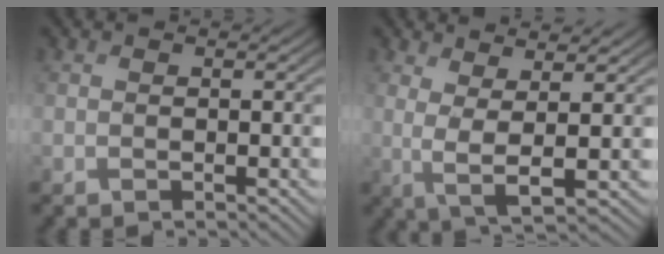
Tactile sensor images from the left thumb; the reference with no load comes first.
{"total": 4.6, "force": [1.8, 0.8, 4.1], "torque": [-0.095, 0.000, 0.038]}